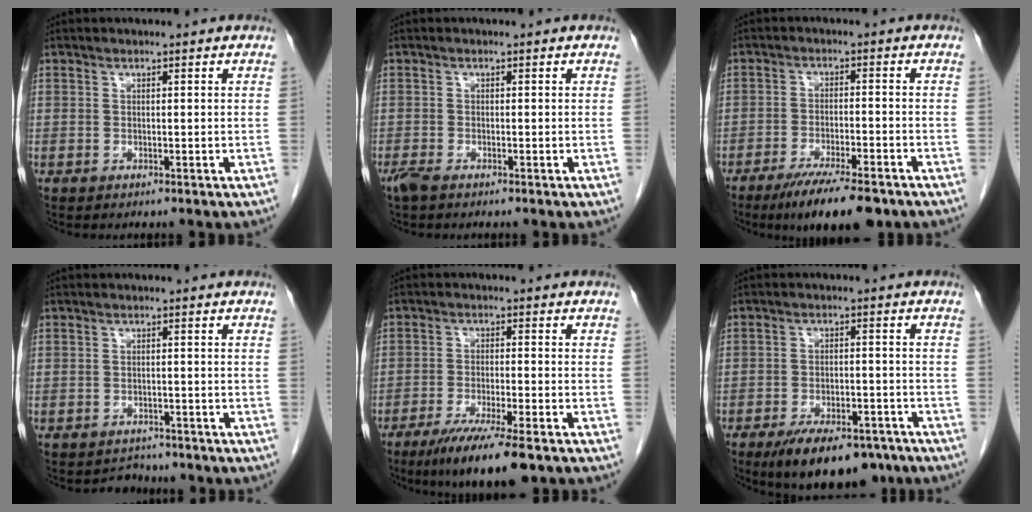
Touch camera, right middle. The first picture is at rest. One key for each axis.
{"total": 1.9, "fx": -1.4, "fy": 0.5, "fz": 1.1, "tx": -0.031, "ty": -0.006, "tz": -0.026}
{"total": 10.6, "fx": -7.8, "fy": 1.9, "fz": 6.9, "tx": -0.104, "ty": -0.019, "tz": -0.121}
{"total": 2.3, "fx": -2.0, "fy": 1.0, "fz": -0.4, "tx": 0.000, "ty": 0.000, "tz": -0.030}
{"total": 9.6, "fx": -6.6, "fy": 0.6, "fz": 7.0, "tx": -0.113, "ty": -0.023, "tz": -0.105}
{"total": 11.7, "fx": -8.7, "fy": 4.6, "fz": 6.4, "tx": -0.089, "ty": -0.001, "tz": -0.132}